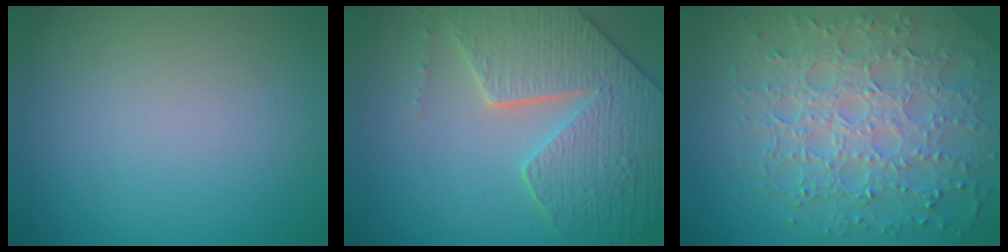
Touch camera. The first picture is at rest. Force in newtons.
{"total": 8.3, "press": 6.1, "slide": 5.6}
{"total": 7.7, "press": 5.4, "slide": 5.4}